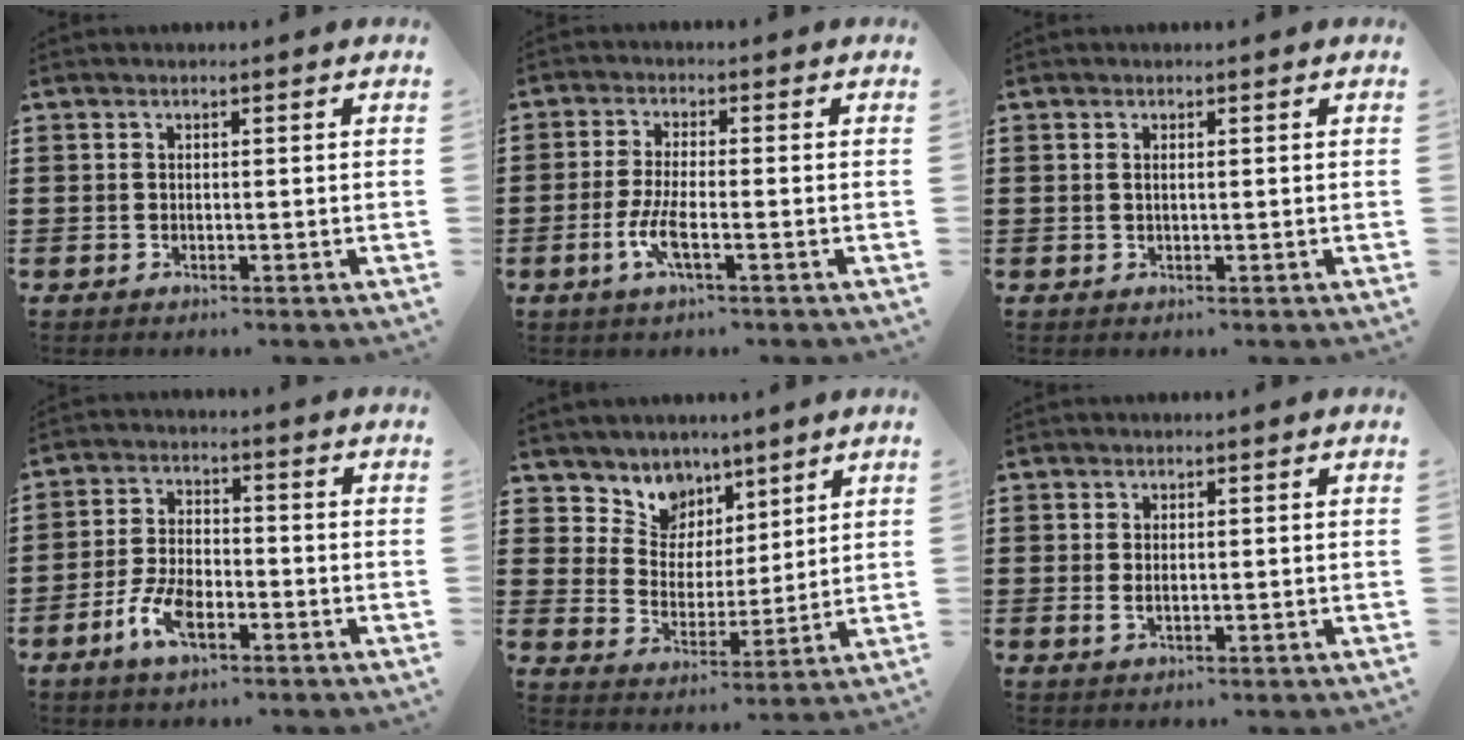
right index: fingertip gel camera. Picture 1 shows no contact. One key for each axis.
{"total": 5.1, "fx": -1.9, "fy": 1.0, "fz": 4.6, "tx": -0.104, "ty": -0.011, "tz": -0.042}
{"total": 0.6, "fx": 0.1, "fy": 0.2, "fz": 0.5, "tx": -0.012, "ty": 0.000, "tz": 0.002}
{"total": 6.8, "fx": -3.4, "fy": 3.1, "fz": 5.0, "tx": -0.124, "ty": -0.002, "tz": -0.070}
{"total": 6.5, "fx": 4.6, "fy": 4.5, "fz": -0.6, "tx": -0.037, "ty": -0.037, "tz": 0.084}
{"total": 1.4, "fx": 0.1, "fy": 0.5, "fz": 1.3, "tx": -0.032, "ty": -0.001, "tz": -0.001}